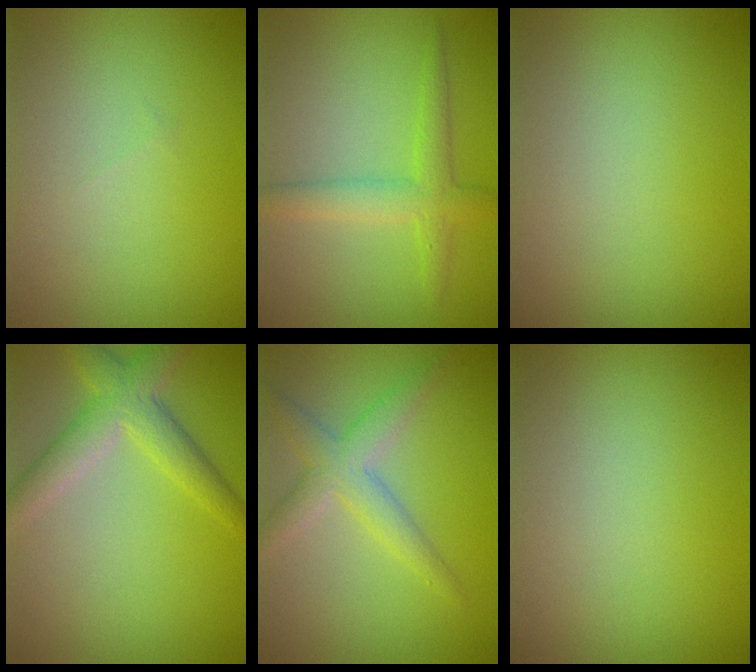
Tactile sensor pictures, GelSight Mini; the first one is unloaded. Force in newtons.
{"total": 2.9, "press": 2.9, "slide": 0.1}
{"total": 0.0}
{"total": 4.0, "press": 4.0, "slide": 0.2}
{"total": 3.4, "press": 3.4, "slide": 0.1}
{"total": 0.0}